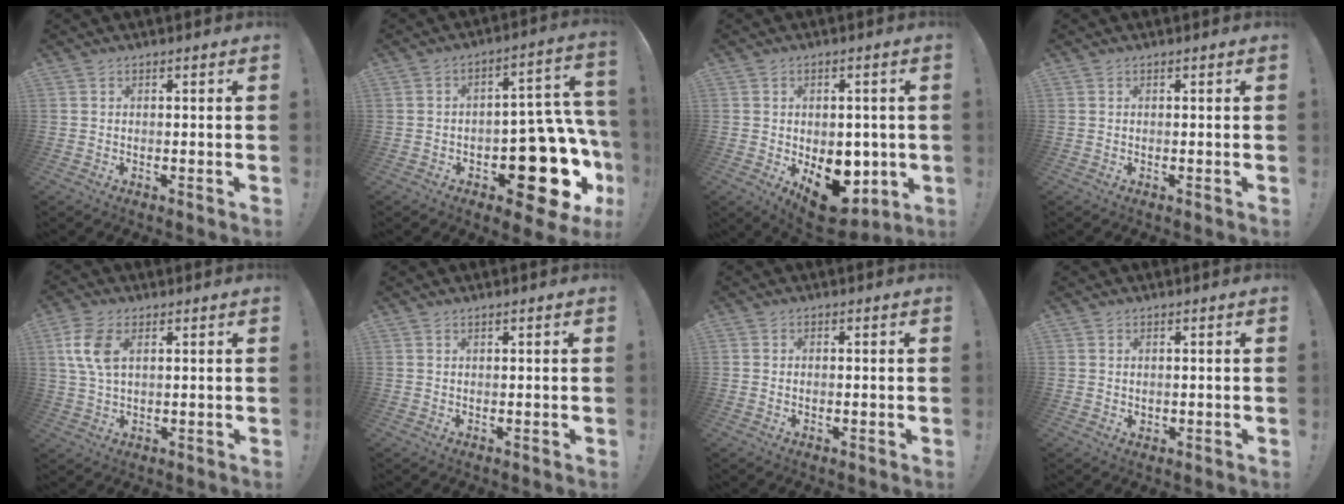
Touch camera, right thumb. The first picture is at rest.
{"total": 21.1, "force": [-7.9, 11.0, 16.1], "torque": [-0.163, 0.050, -0.110]}
{"total": 13.7, "force": [-4.2, 9.6, 8.7], "torque": [-0.069, 0.024, -0.055]}
{"total": 0.0}
{"total": 8.6, "force": [3.1, 4.9, 6.5], "torque": [-0.128, -0.005, 0.055]}
{"total": 0.7, "force": [0.5, -0.1, 0.4], "torque": [-0.005, -0.002, 0.009]}
{"total": 0.6, "force": [-0.1, 0.5, 0.2], "torque": [-0.009, 0.004, -0.001]}
{"total": 1.3, "force": [0.8, 1.1, 0.1], "torque": [0.003, -0.003, 0.013]}